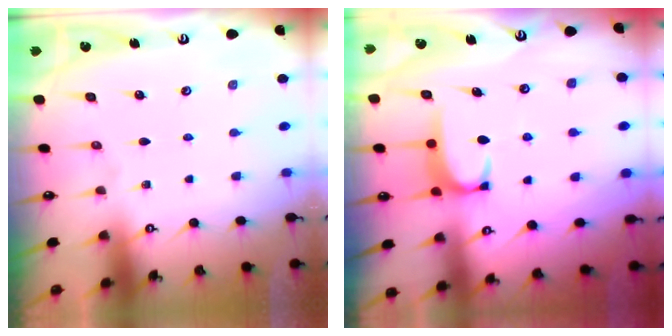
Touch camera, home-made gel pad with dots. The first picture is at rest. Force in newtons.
{"total": 1.9, "press": 1.8, "slide": 0.5}